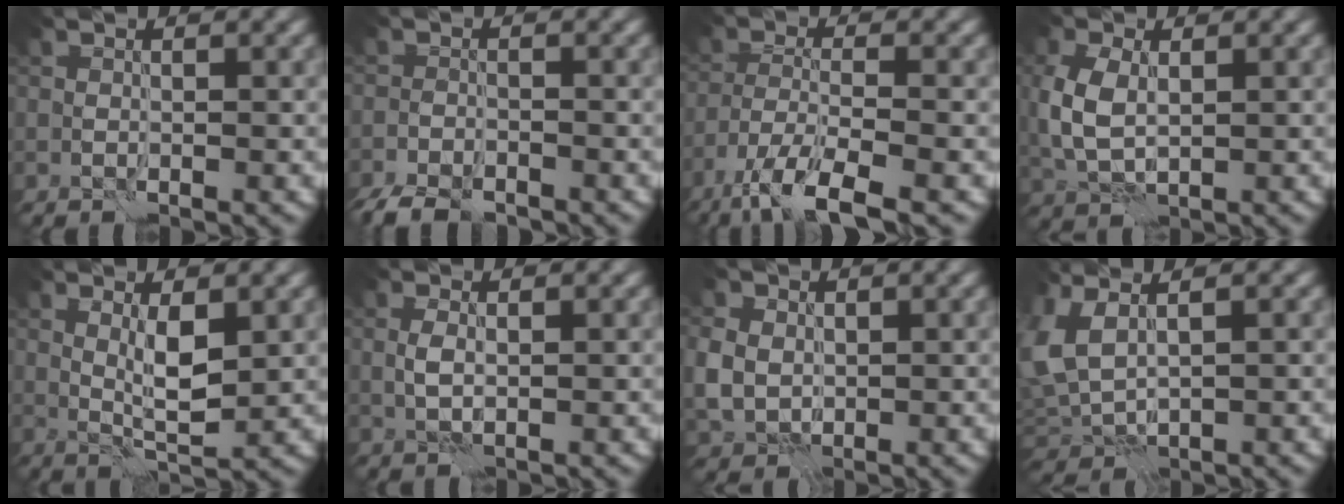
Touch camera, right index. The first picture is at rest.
{"total": 4.3, "force": [-3.7, 1.5, 1.6], "torque": [-0.024, -0.017, -0.072]}
{"total": 7.2, "force": [-4.9, 1.8, 5.0], "torque": [-0.092, -0.009, -0.095]}
{"total": 4.4, "force": [0.6, 2.9, 3.2], "torque": [-0.089, 0.000, 0.013]}
{"total": 2.9, "force": [1.0, 0.6, 2.6], "torque": [-0.050, -0.008, 0.021]}
{"total": 1.1, "force": [0.3, 0.6, 0.9], "torque": [-0.022, -0.001, 0.004]}
{"total": 3.7, "force": [0.4, 3.3, 1.8], "torque": [-0.044, -0.001, 0.010]}
{"total": 4.9, "force": [1.2, 2.9, 3.7], "torque": [-0.101, -0.006, 0.026]}